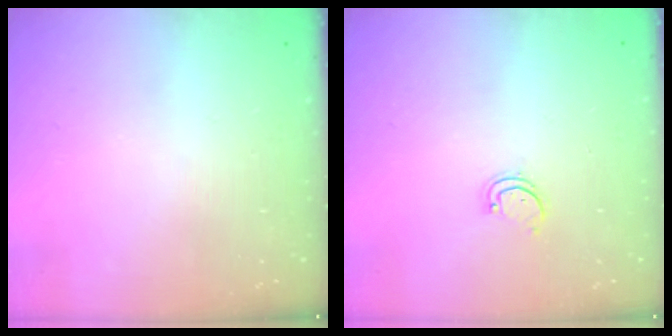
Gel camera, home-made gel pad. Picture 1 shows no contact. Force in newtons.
{"total": 1.7, "press": 1.7, "slide": 0.3}